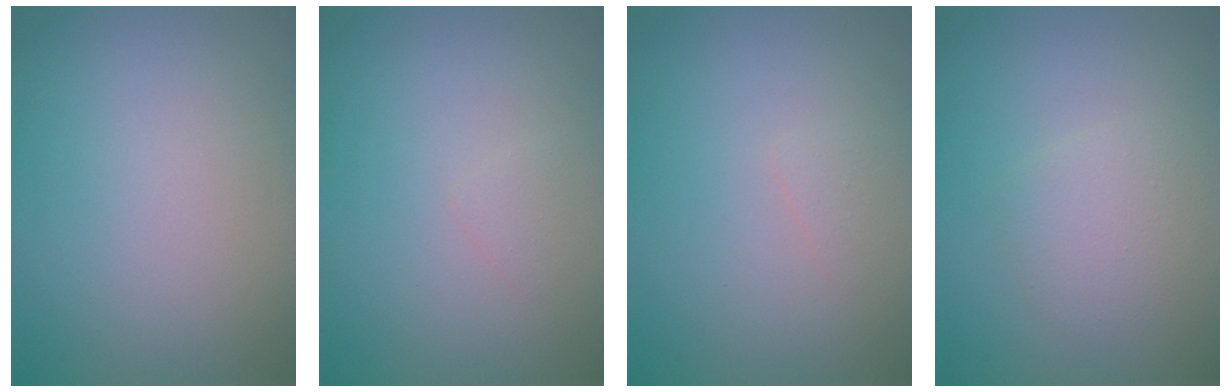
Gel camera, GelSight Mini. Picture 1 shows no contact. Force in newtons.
{"total": 0.7, "press": 0.7, "slide": 0.1}
{"total": 0.7, "press": 0.7, "slide": 0.0}
{"total": 2.3, "press": 2.3, "slide": 0.2}